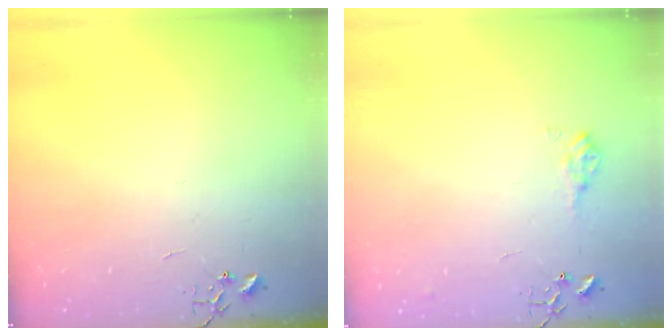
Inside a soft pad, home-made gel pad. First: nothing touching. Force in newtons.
{"total": 8.8, "press": 8.7, "slide": 1.0}